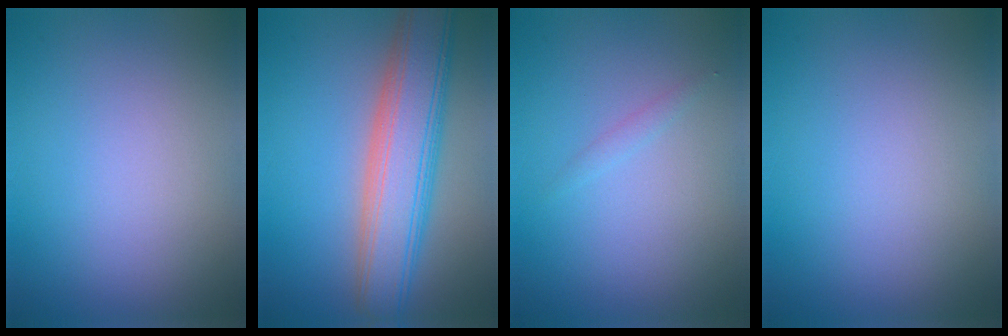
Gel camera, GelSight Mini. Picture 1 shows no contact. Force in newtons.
{"total": 8.4, "press": 8.4, "slide": 0.9}
{"total": 0.8, "press": 0.8, "slide": 0.0}
{"total": 0.0}